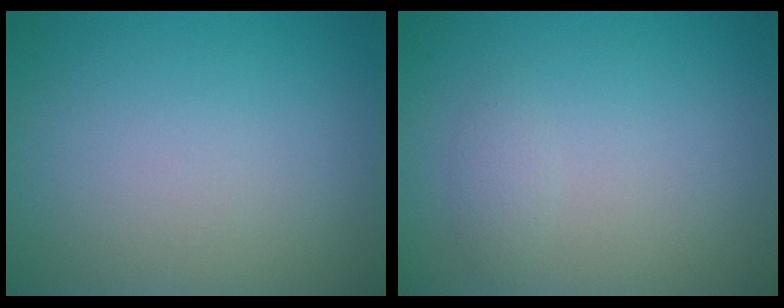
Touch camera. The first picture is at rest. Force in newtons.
{"total": 0.9, "press": 0.9, "slide": 0.0}